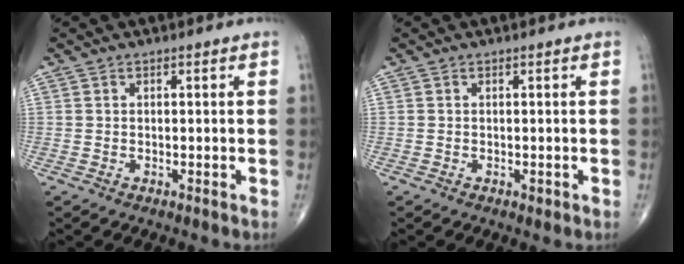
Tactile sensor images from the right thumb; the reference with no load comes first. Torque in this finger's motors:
{"motor_torque": [1.28, 1.26, -0.01, -0.28, 0.01]}